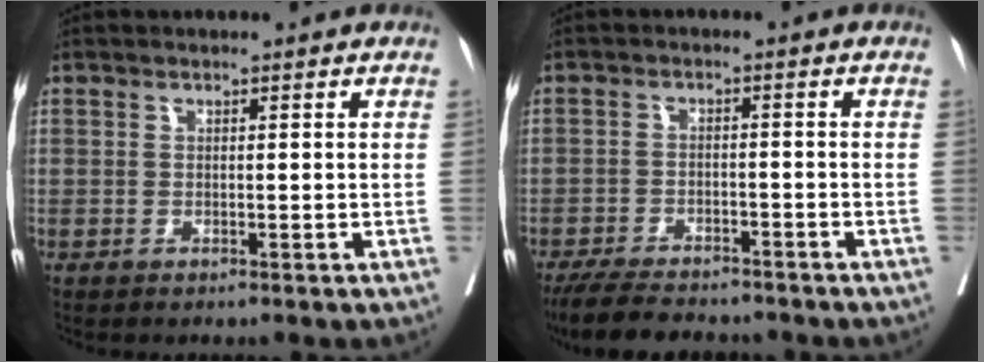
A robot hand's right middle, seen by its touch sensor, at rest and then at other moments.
{"total": 9.6, "force": [-8.5, 2.2, 3.9], "torque": [-0.063, -0.016, -0.133]}